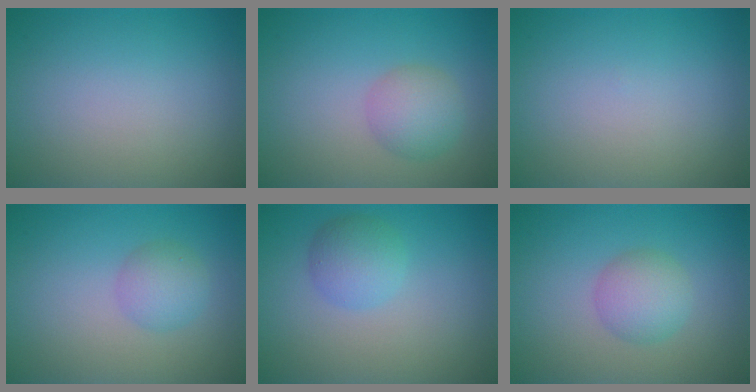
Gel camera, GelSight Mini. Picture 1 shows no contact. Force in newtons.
{"total": 2.9, "press": 2.9, "slide": 0.2}
{"total": 0.0}
{"total": 2.4, "press": 2.4, "slide": 0.1}
{"total": 2.7, "press": 2.7, "slide": 0.1}
{"total": 2.9, "press": 2.9, "slide": 0.1}